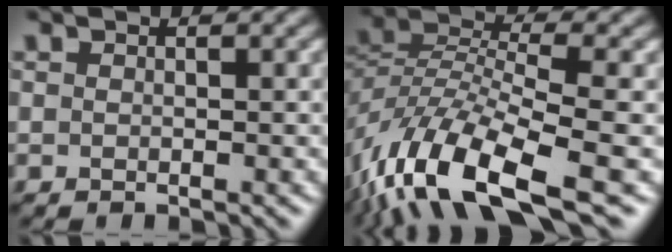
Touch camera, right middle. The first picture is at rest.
{"total": 11.6, "force": [-6.2, 4.2, 8.8], "torque": [-0.170, -0.004, -0.123]}